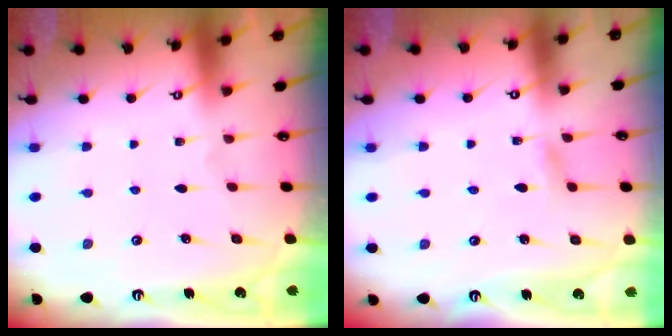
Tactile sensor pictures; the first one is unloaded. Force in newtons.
{"total": 3.2, "press": 3.2, "slide": 0.4}